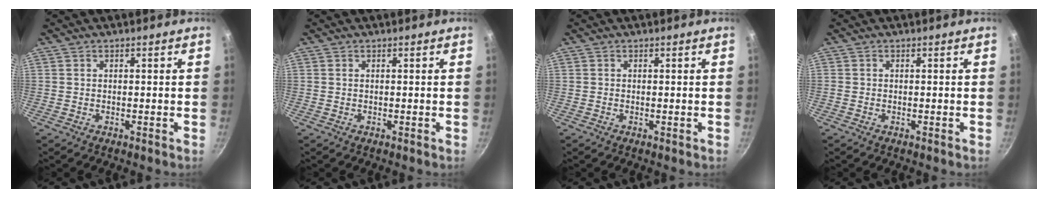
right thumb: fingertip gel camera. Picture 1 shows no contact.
{"total": 0.0}
{"total": 0.0}
{"total": 0.0}